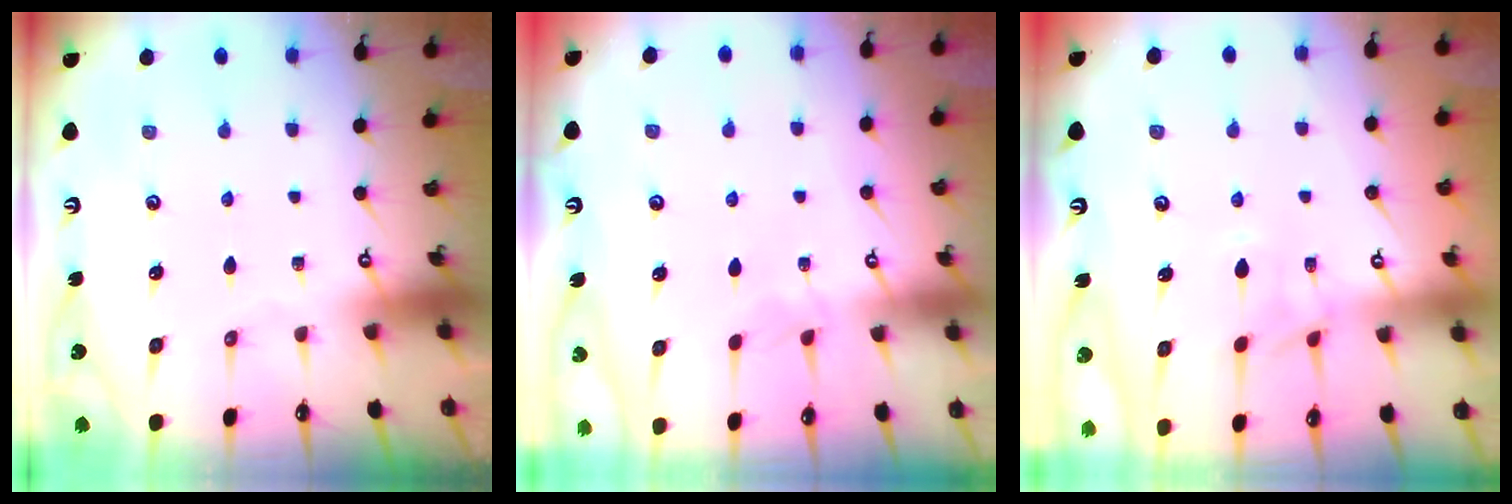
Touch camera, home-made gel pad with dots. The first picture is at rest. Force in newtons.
{"total": 2.8, "press": 2.8, "slide": 0.3}
{"total": 1.2, "press": 0.9, "slide": 0.8}